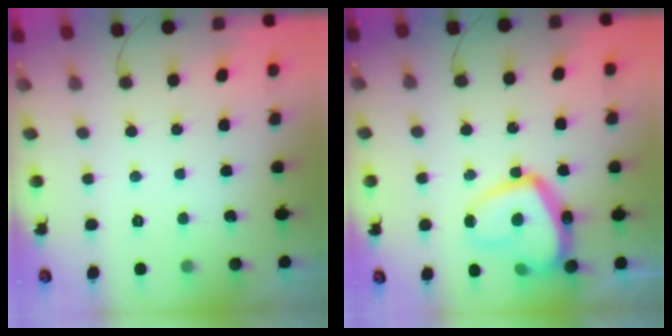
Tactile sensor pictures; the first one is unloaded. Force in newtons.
{"total": 16.1, "press": 16.0, "slide": 1.6}